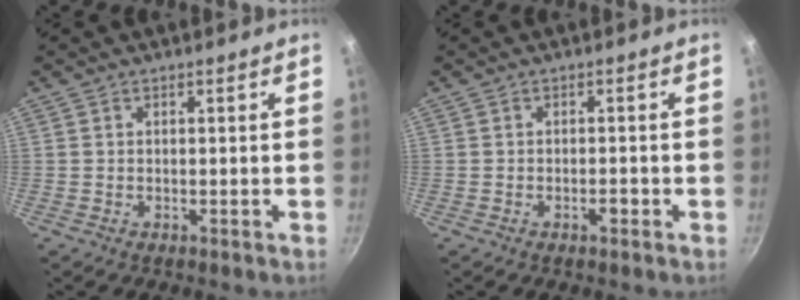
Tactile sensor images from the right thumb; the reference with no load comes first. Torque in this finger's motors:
{"motor_torque": [0.25, 0.04, -0.29, 0.22, 0.04]}